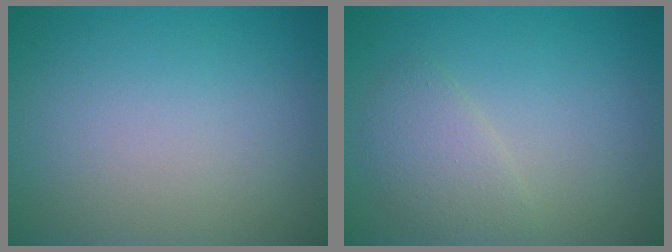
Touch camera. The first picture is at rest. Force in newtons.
{"total": 2.3, "press": 2.3, "slide": 0.1}